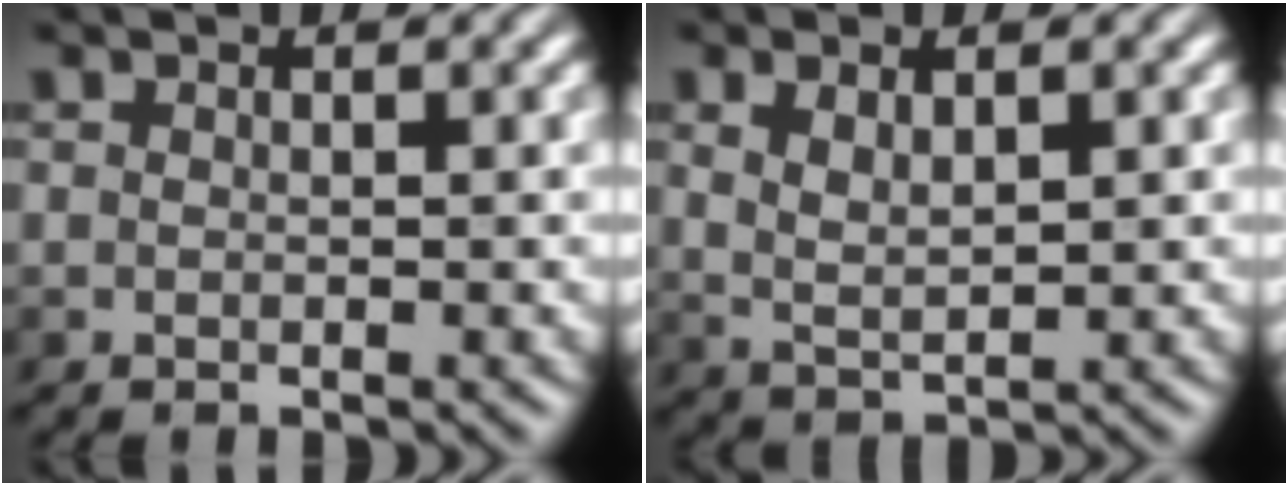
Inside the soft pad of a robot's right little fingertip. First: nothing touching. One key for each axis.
{"total": 2.7, "fx": 1.0, "fy": 1.0, "fz": 2.2, "tx": -0.047, "ty": -0.002, "tz": 0.023}